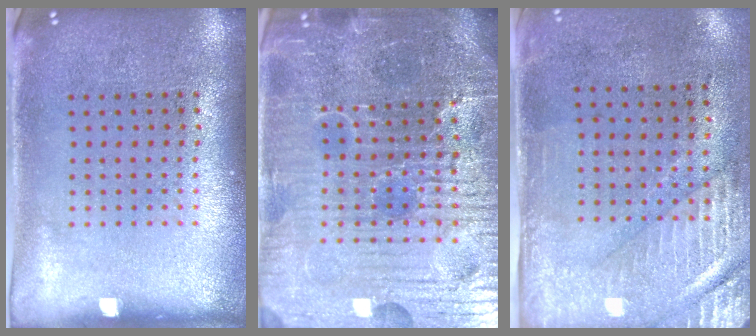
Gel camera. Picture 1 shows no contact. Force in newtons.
{"total": 6.6, "press": 6.0, "slide": 2.8}
{"total": 2.9, "press": 2.4, "slide": 1.6}